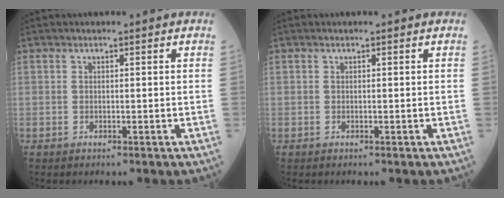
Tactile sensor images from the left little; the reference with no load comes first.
{"total": 0.0}